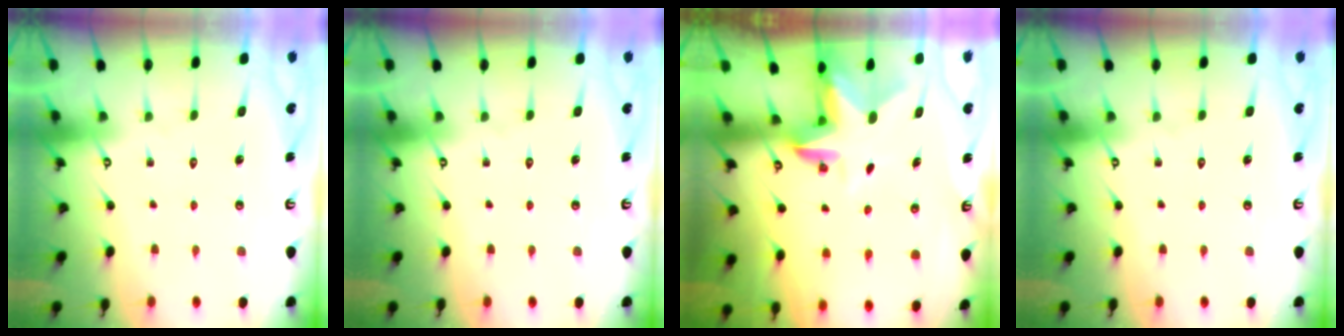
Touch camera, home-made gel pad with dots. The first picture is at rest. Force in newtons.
{"total": 0.0}
{"total": 3.4, "press": 3.4, "slide": 0.3}
{"total": 0.0}